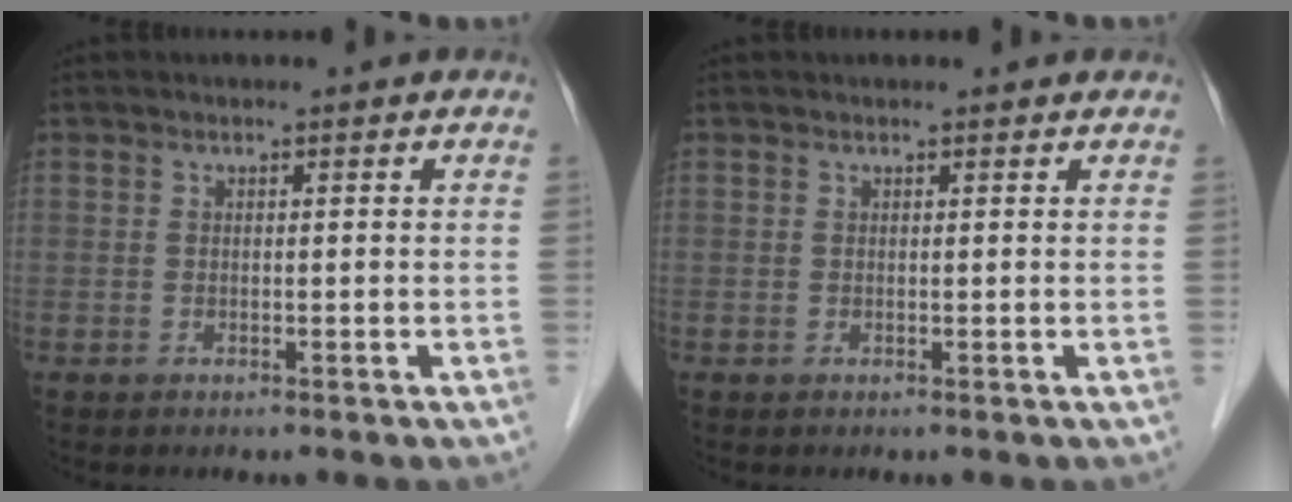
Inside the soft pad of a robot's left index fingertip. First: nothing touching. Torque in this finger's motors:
{"motor_torque": [0.21, -0.06, -0.01, -0.01]}